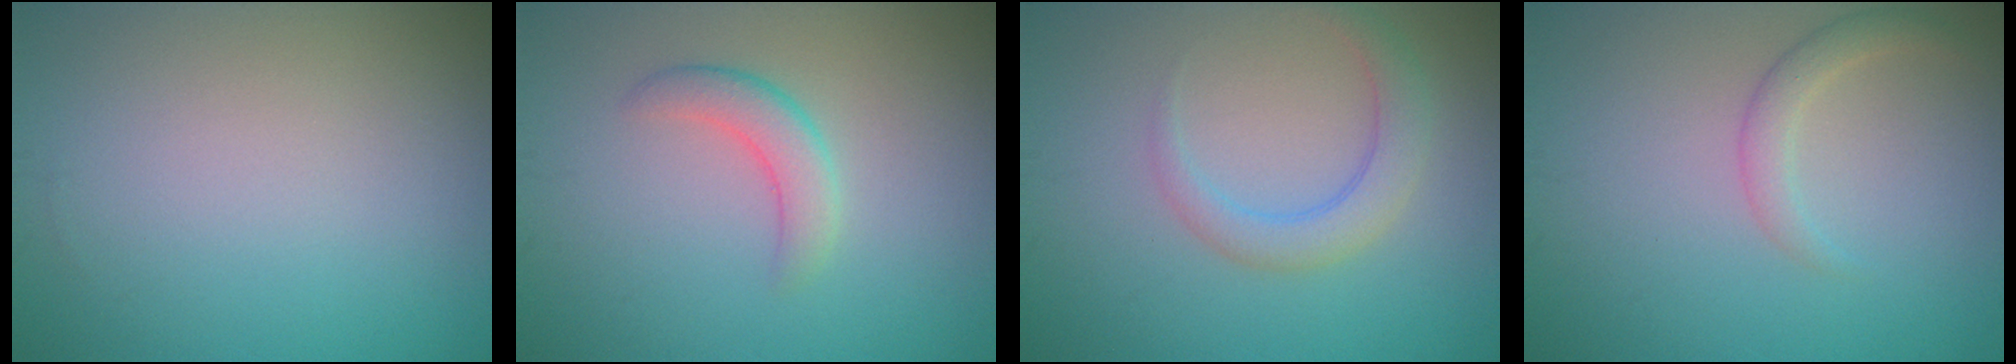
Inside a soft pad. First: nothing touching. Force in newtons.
{"total": 2.6, "press": 2.6, "slide": 0.1}
{"total": 2.8, "press": 2.8, "slide": 0.1}
{"total": 1.8, "press": 1.8, "slide": 0.1}